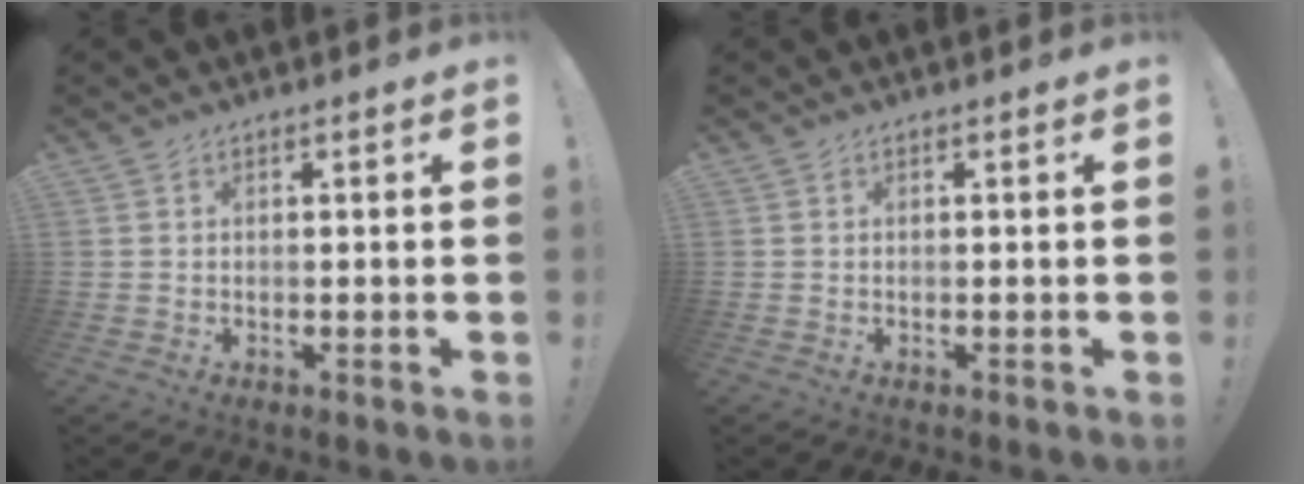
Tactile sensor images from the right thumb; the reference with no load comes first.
{"total": 0.0}